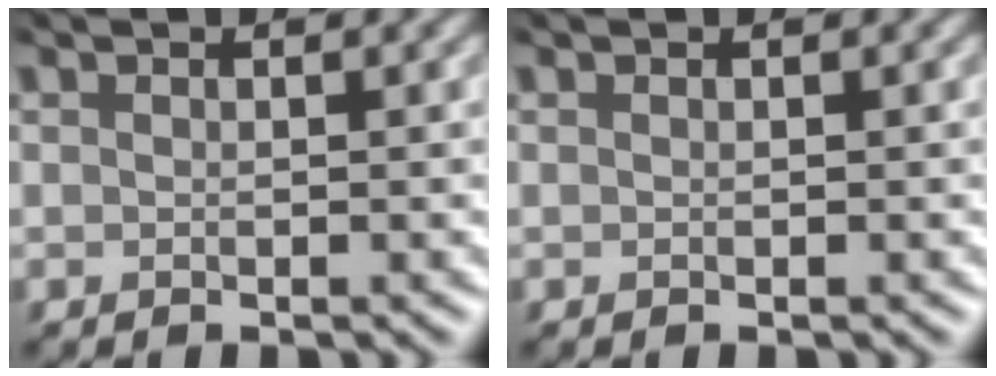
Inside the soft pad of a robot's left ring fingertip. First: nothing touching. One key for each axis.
{"total": 0.0}